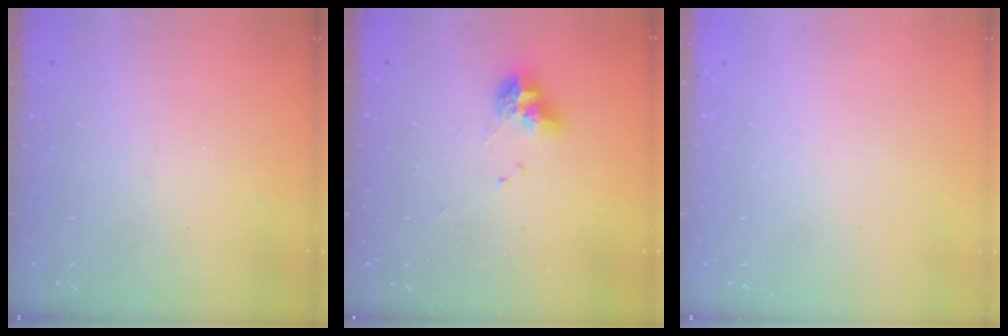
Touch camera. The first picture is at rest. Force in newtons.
{"total": 9.0, "press": 8.9, "slide": 0.9}
{"total": 0.0}